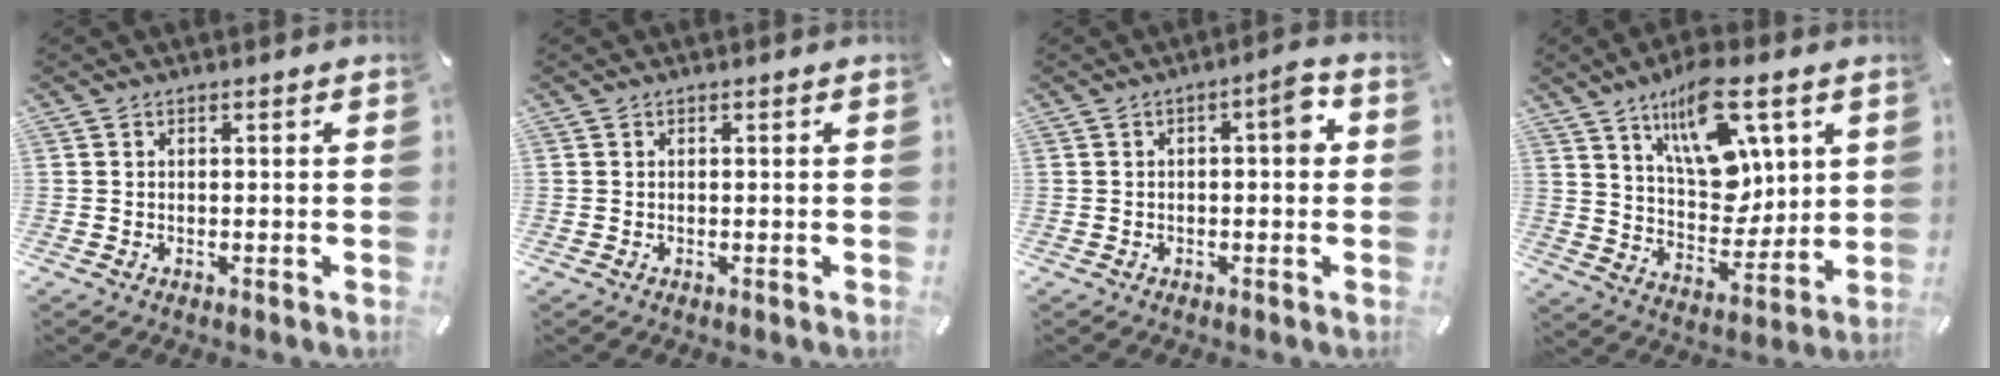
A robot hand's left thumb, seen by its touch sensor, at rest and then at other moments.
{"total": 0.0}
{"total": 5.9, "force": [0.5, 1.9, 5.5], "torque": [-0.072, 0.004, -0.002]}
{"total": 17.0, "force": [8.8, 9.4, 11.2], "torque": [-0.178, -0.040, 0.155]}